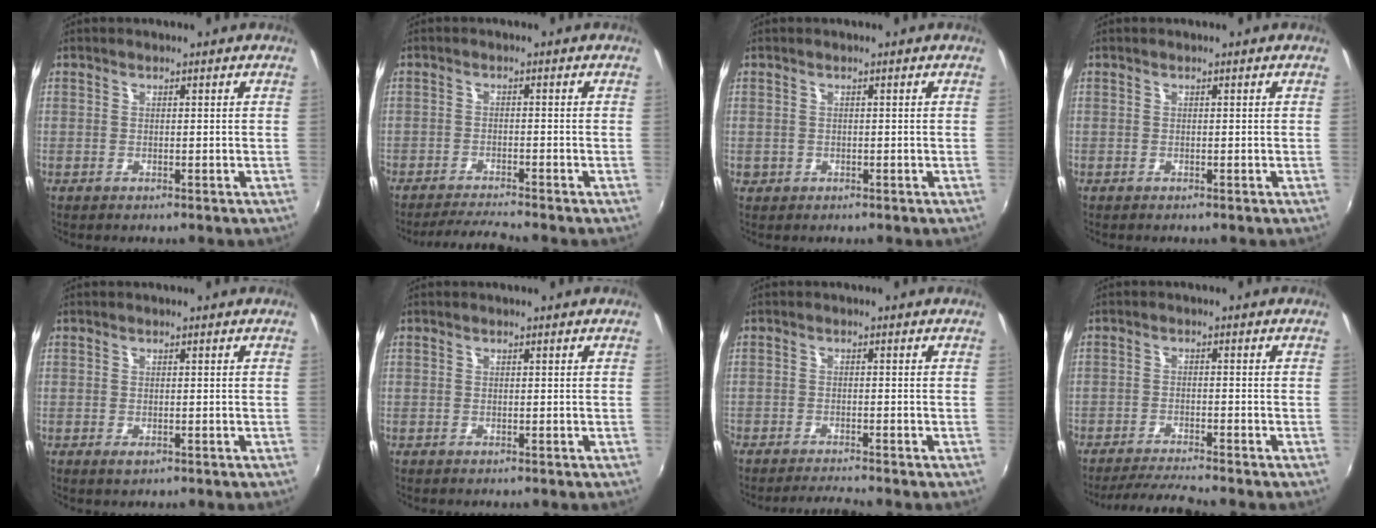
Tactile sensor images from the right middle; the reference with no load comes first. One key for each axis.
{"total": 5.2, "fx": -4.9, "fy": -0.7, "fz": 1.7, "tx": -0.050, "ty": -0.007, "tz": -0.087}
{"total": 1.1, "fx": -0.3, "fy": 1.1, "fz": 0.2, "tx": -0.003, "ty": -0.003, "tz": -0.004}
{"total": 0.0}
{"total": 1.0, "fx": -0.3, "fy": 0.6, "fz": 0.7, "tx": -0.012, "ty": -0.002, "tz": -0.004}
{"total": 0.0}
{"total": 3.7, "fx": -3.4, "fy": -0.7, "fz": 1.0, "tx": -0.033, "ty": -0.004, "tz": -0.062}
{"total": 6.2, "fx": -5.8, "fy": -0.7, "fz": 2.2, "tx": -0.063, "ty": -0.010, "tz": -0.101}